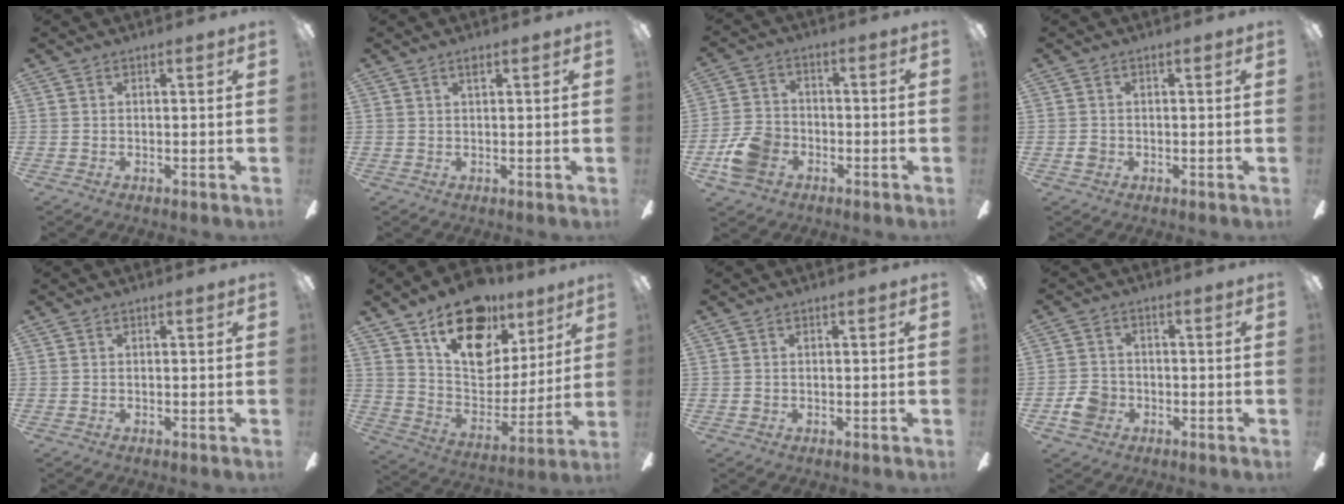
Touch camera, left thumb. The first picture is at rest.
{"total": 1.1, "force": [0.7, 0.4, 0.7], "torque": [-0.016, 0.002, 0.012]}
{"total": 9.8, "force": [-4.1, 7.4, 4.9], "torque": [-0.105, 0.027, -0.074]}
{"total": 1.6, "force": [-0.4, 1.4, 0.5], "torque": [-0.009, 0.006, -0.010]}
{"total": 0.0}
{"total": 21.3, "force": [13.5, 12.4, 10.9], "torque": [-0.163, -0.075, 0.240]}
{"total": 0.6, "force": [-0.1, 0.6, 0.2], "torque": [-0.003, 0.005, -0.005]}
{"total": 5.9, "force": [-2.4, 4.8, 2.3], "torque": [-0.048, 0.011, -0.045]}